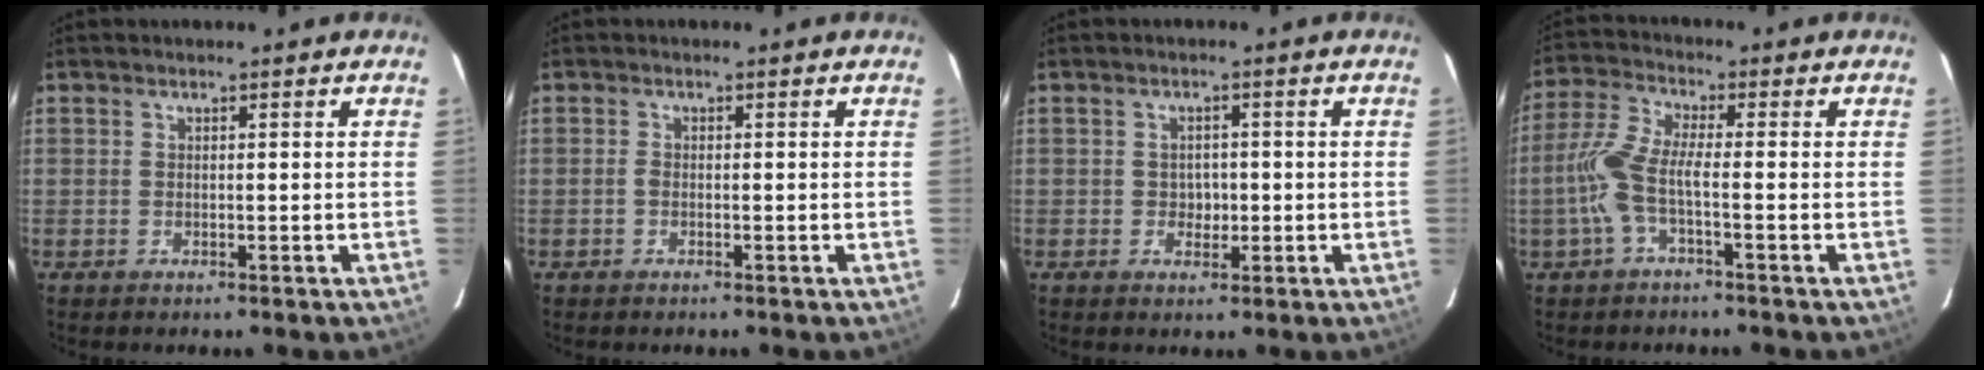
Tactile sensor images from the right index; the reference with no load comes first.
{"total": 0.6, "force": [-0.2, 0.4, 0.4], "torque": [-0.007, 0.002, -0.006]}
{"total": 2.4, "force": [-0.4, 2.2, 0.9], "torque": [-0.013, 0.006, -0.004]}
{"total": 7.1, "force": [-2.2, 1.3, 6.7], "torque": [-0.160, 0.006, -0.043]}